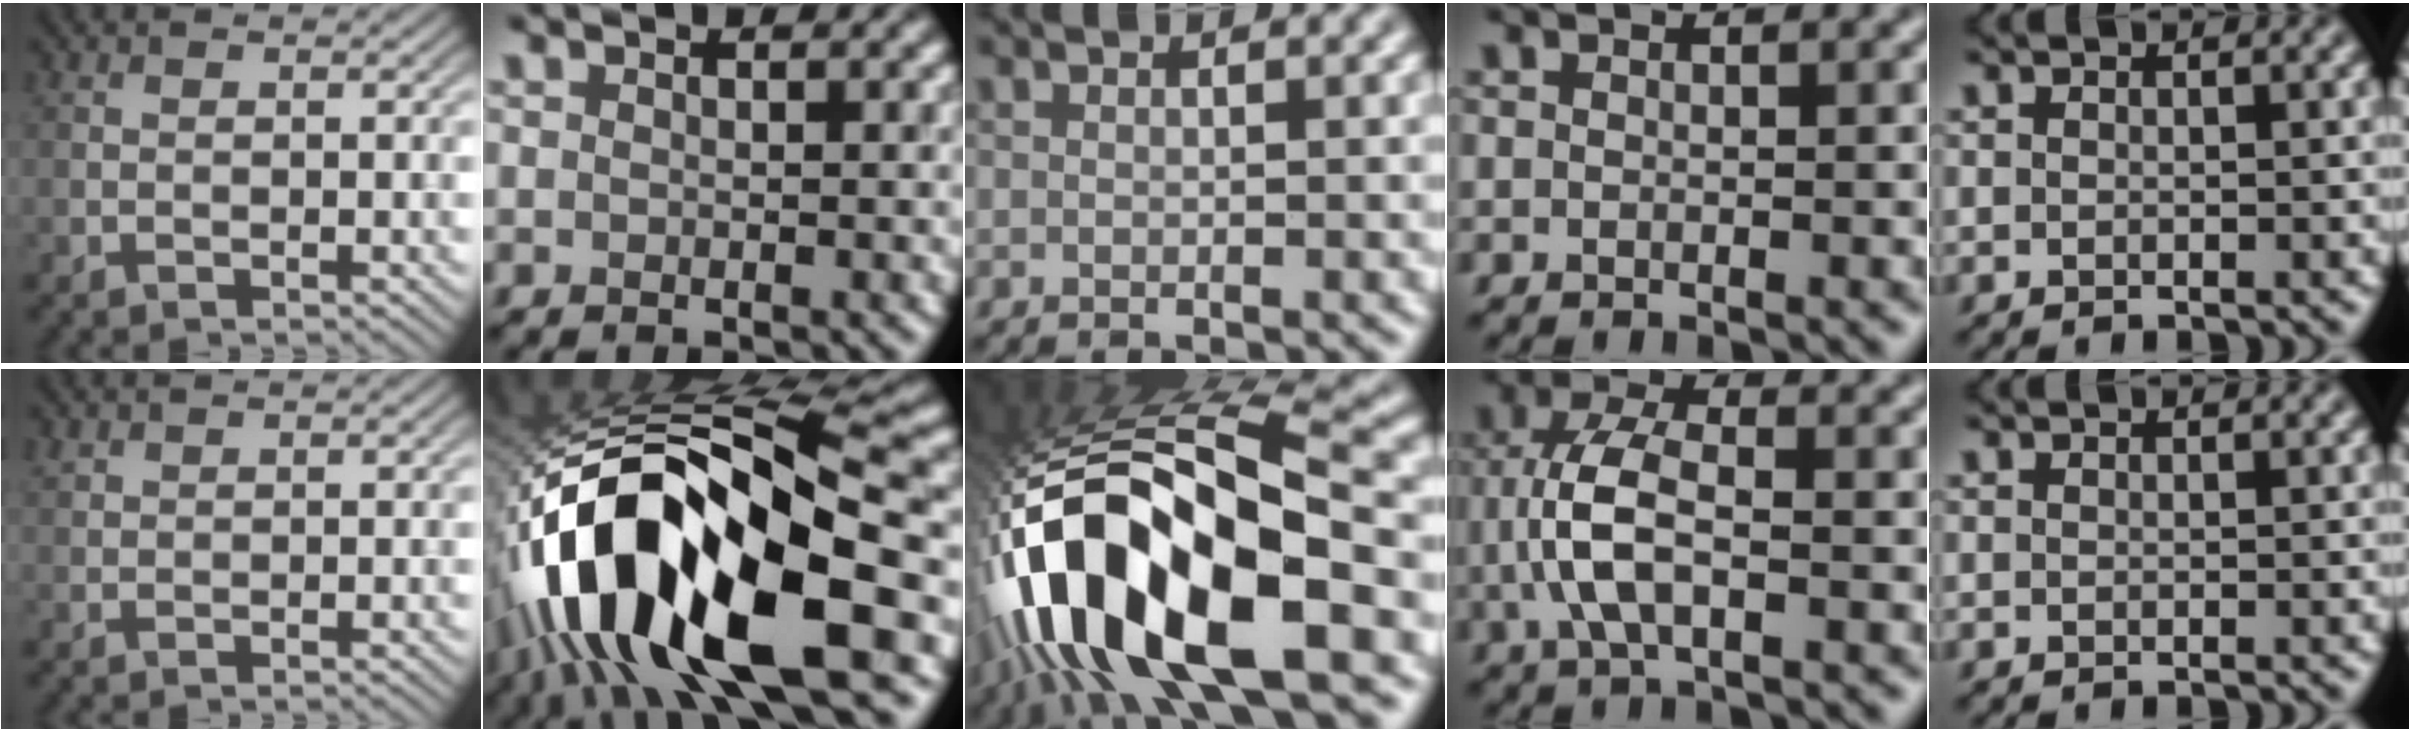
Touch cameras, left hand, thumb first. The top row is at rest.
{"thumb": {"total": 0.7, "force": [0.7, 0.2, 0.1], "torque": [-0.005, 0.001, 0.018]}, "index": {"total": 18.7, "force": [-5.2, 6.8, 16.6], "torque": [-0.301, 0.030, -0.084]}, "middle": {"total": 16.6, "force": [-5.3, 6.0, 14.6], "torque": [-0.269, 0.017, -0.089]}, "ring": {"total": 5.3, "force": [-0.7, 2.4, 4.6], "torque": [-0.105, 0.006, -0.016]}}